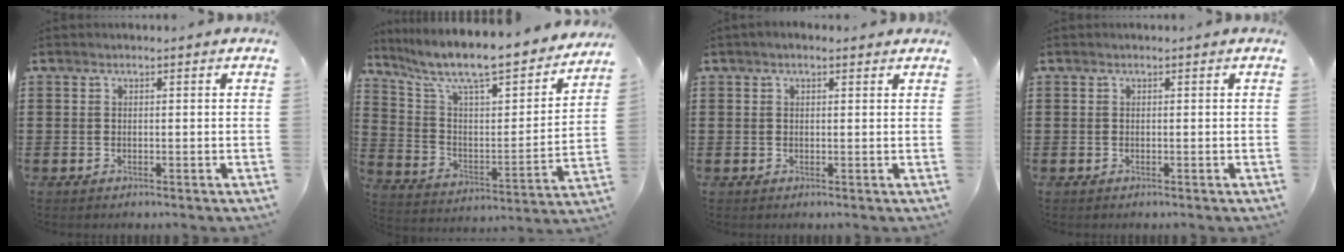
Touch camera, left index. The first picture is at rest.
{"total": 9.2, "force": [7.8, 1.4, 4.6], "torque": [-0.111, -0.071, 0.125]}
{"total": 1.0, "force": [0.6, 0.4, 0.7], "torque": [-0.014, 0.005, 0.010]}
{"total": 0.0}